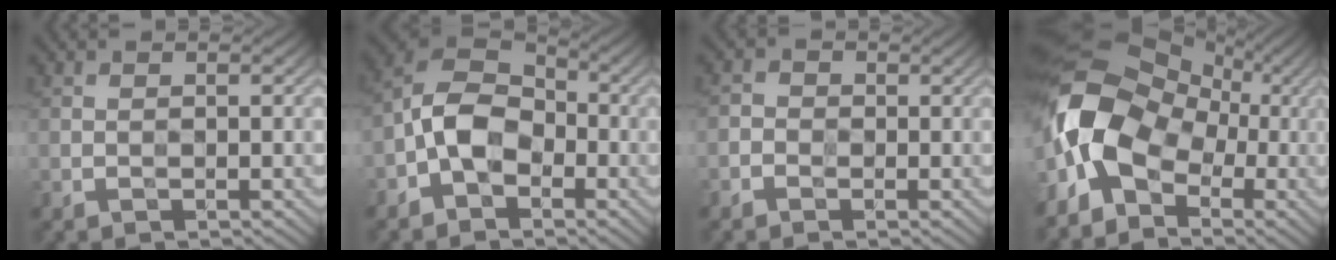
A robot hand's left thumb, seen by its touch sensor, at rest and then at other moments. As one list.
[{"total": 7.5, "force": [-2.4, 5.2, 4.9], "torque": [-0.101, 0.008, -0.068]}, {"total": 1.4, "force": [-0.7, 1.2, 0.2], "torque": [0.003, 0.001, -0.025]}, {"total": 13.8, "force": [-2.1, 9.7, 9.6], "torque": [-0.229, -0.001, -0.057]}]